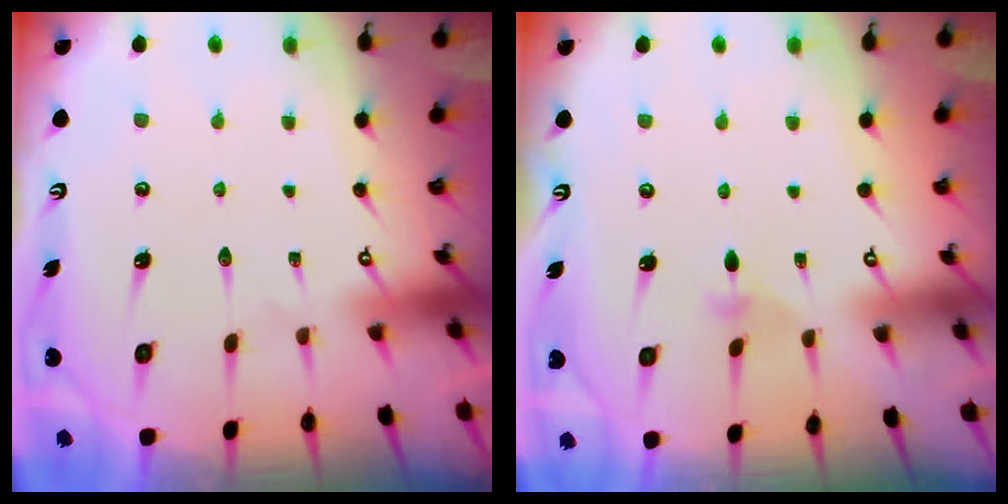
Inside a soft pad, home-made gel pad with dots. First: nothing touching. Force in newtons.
{"total": 2.9, "press": 2.8, "slide": 0.6}